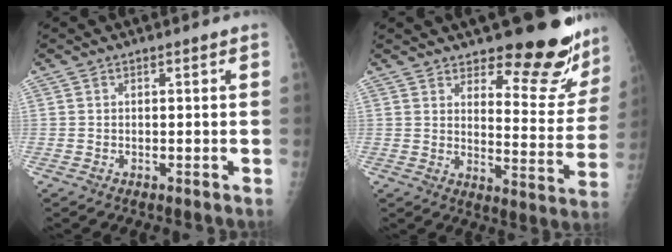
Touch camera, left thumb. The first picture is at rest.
{"total": 17.7, "force": [14.4, 5.7, 8.6], "torque": [-0.061, -0.118, 0.178]}